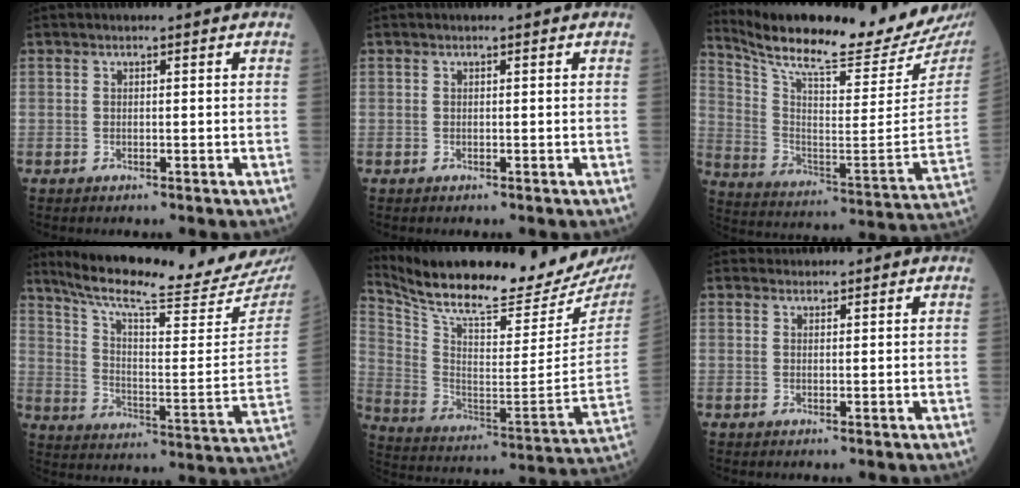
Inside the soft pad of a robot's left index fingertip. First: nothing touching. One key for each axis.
{"total": 0.0}
{"total": 25.2, "fx": 22.8, "fy": 1.2, "fz": 10.6, "tx": -0.191, "ty": -0.089, "tz": 0.327}
{"total": 24.4, "fx": 22.1, "fy": 1.1, "fz": 10.2, "tx": -0.170, "ty": -0.082, "tz": 0.299}
{"total": 27.1, "fx": 23.9, "fy": 3.1, "fz": 12.4, "tx": -0.224, "ty": -0.081, "tz": 0.347}
{"total": 1.1, "fx": 1.0, "fy": 0.1, "fz": -0.5, "tx": 0.000, "ty": 0.005, "tz": 0.017}